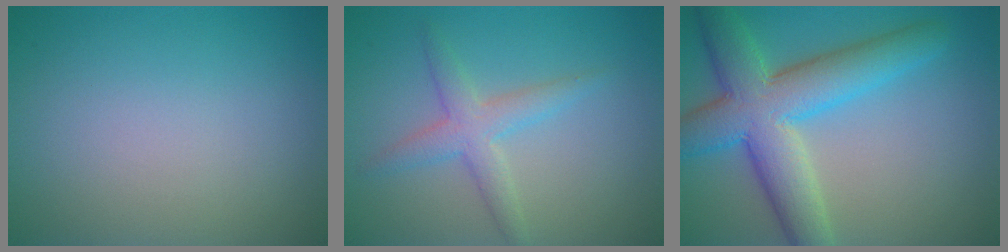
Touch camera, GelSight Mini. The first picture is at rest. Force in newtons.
{"total": 2.9, "press": 2.9, "slide": 0.0}
{"total": 8.6, "press": 8.6, "slide": 0.4}